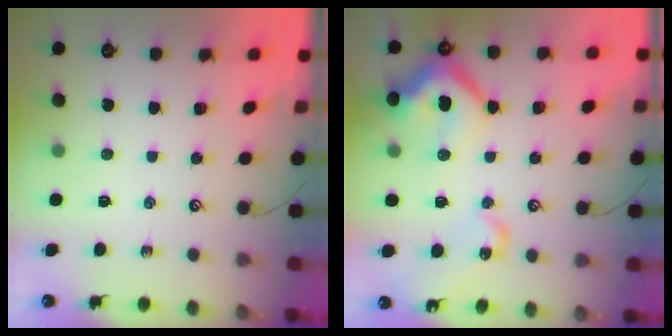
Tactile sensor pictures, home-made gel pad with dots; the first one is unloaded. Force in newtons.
{"total": 18.6, "press": 18.5, "slide": 2.2}